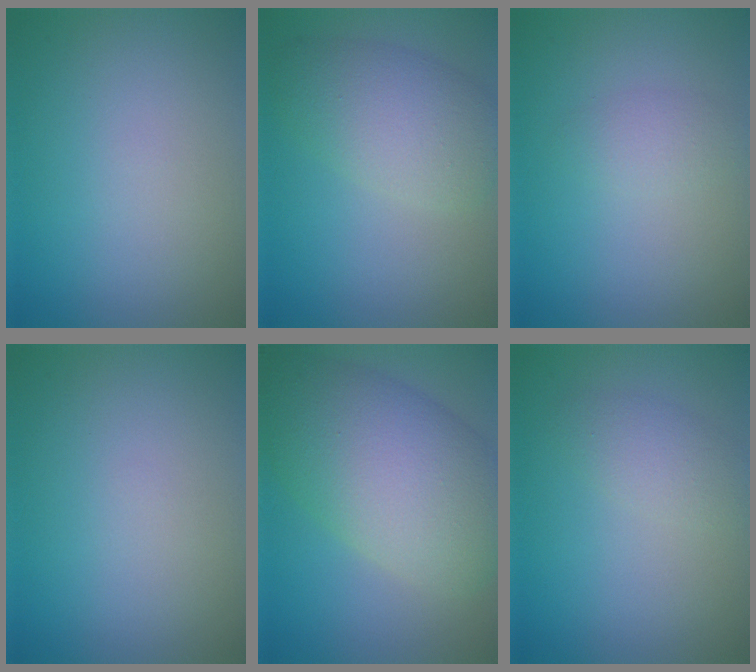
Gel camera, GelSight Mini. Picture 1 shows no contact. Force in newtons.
{"total": 5.0, "press": 5.0, "slide": 0.2}
{"total": 1.5, "press": 1.5, "slide": 0.0}
{"total": 0.0}
{"total": 10.5, "press": 10.5, "slide": 0.7}
{"total": 2.2, "press": 2.2, "slide": 0.1}